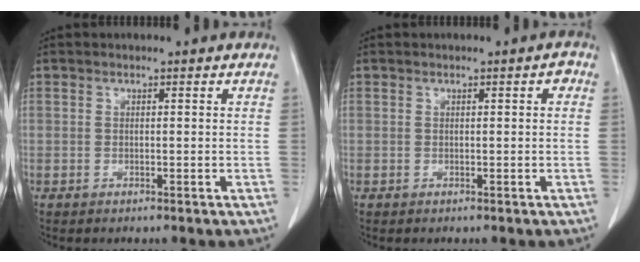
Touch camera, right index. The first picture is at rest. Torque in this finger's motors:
{"motor_torque": [0.11, -0.10, 0.06, 0.01]}